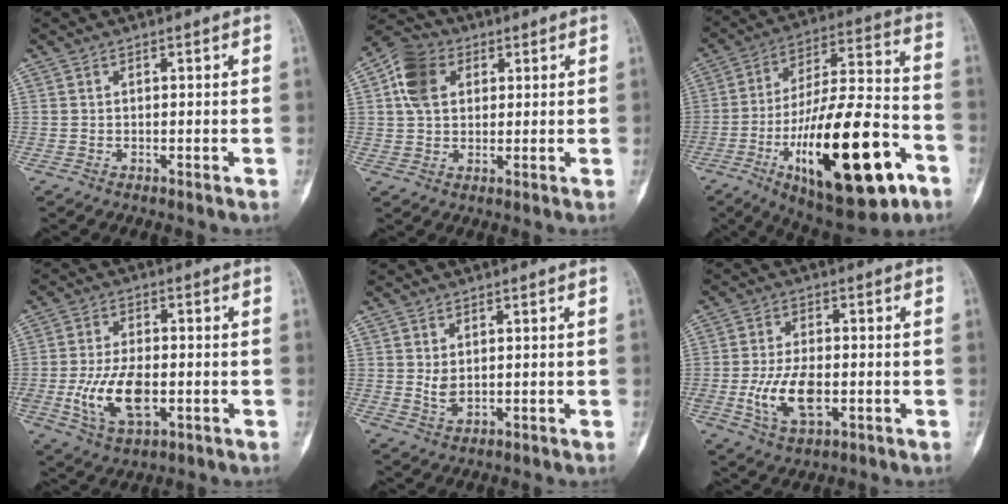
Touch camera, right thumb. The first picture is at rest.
{"total": 8.8, "force": [2.6, 6.5, 5.2], "torque": [-0.090, 0.009, 0.042]}
{"total": 28.6, "force": [-11.4, 10.0, 24.3], "torque": [-0.404, 0.048, -0.170]}
{"total": 11.6, "force": [-2.3, 6.1, 9.5], "torque": [-0.178, -0.001, -0.033]}
{"total": 2.7, "force": [0.7, 1.6, 2.1], "torque": [-0.029, -0.010, 0.019]}
{"total": 10.0, "force": [-2.0, 5.3, 8.3], "torque": [-0.154, -0.001, -0.030]}